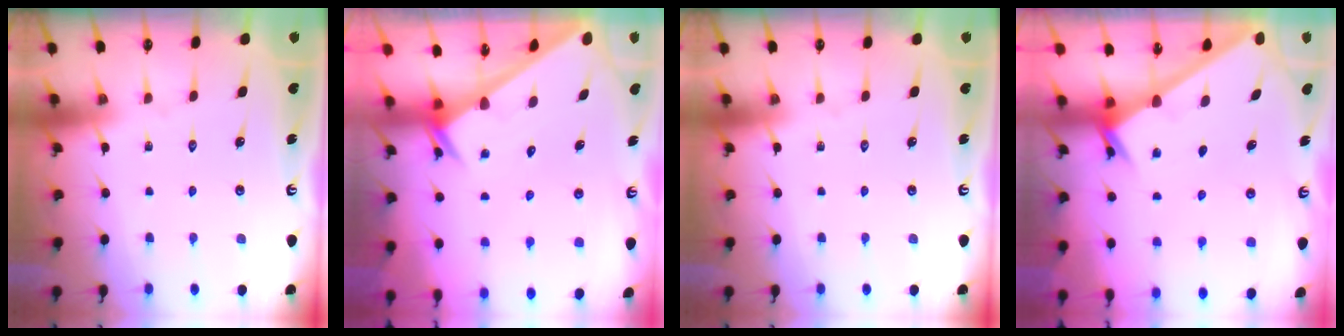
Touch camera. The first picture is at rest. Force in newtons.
{"total": 2.3, "press": 2.3, "slide": 0.1}
{"total": 0.0}
{"total": 2.3, "press": 2.3, "slide": 0.2}